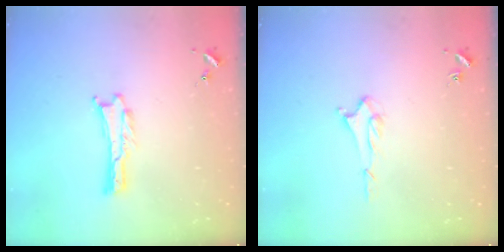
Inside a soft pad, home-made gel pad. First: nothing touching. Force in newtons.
{"total": 1.7, "press": 1.6, "slide": 0.4}